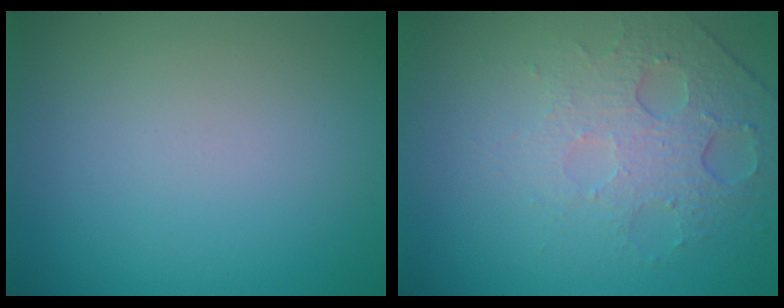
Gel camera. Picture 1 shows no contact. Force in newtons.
{"total": 4.7, "press": 3.2, "slide": 3.5}